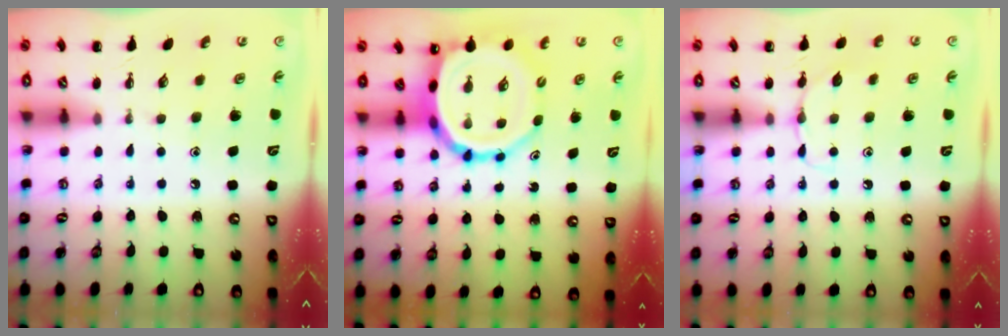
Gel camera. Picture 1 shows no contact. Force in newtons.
{"total": 12.1, "press": 11.6, "slide": 3.5}
{"total": 5.9, "press": 5.8, "slide": 1.4}